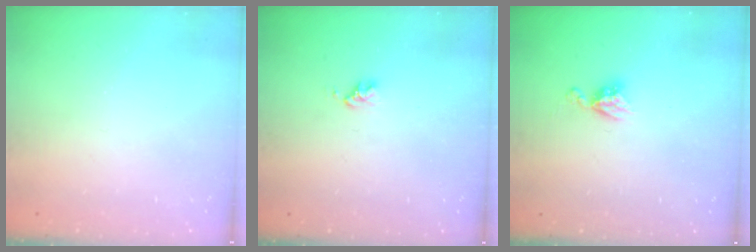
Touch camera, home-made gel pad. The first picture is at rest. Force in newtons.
{"total": 2.8, "press": 2.8, "slide": 0.3}
{"total": 5.3, "press": 5.3, "slide": 0.5}